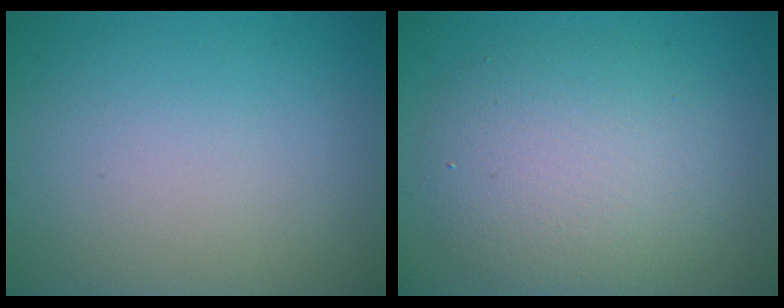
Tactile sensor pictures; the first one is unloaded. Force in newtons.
{"total": 5.9, "press": 5.9, "slide": 0.5}